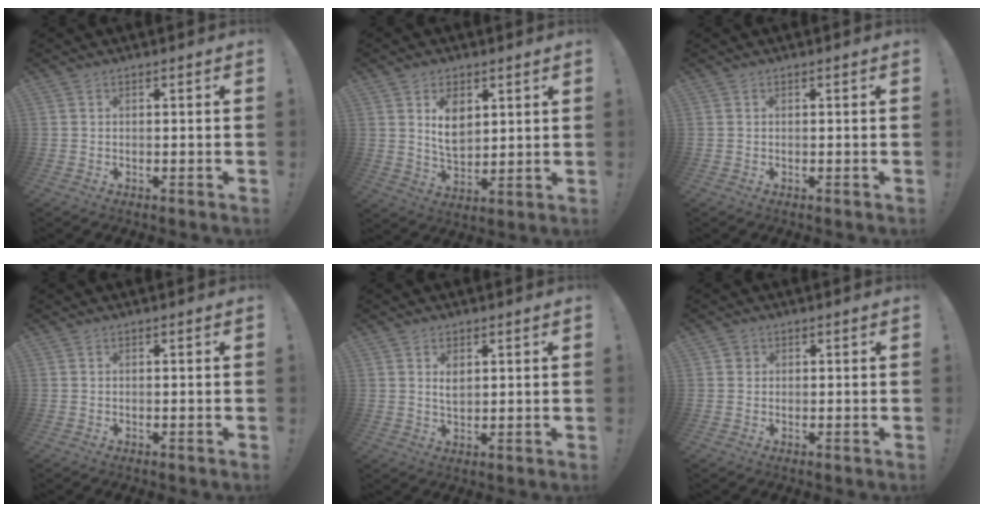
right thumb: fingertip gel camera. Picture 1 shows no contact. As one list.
[{"total": 8.4, "force": [3.6, 5.5, 5.2], "torque": [-0.089, -0.019, 0.065]}, {"total": 0.0}, {"total": 0.0}, {"total": 3.1, "force": [1.3, 1.9, 2.1], "torque": [-0.030, -0.006, 0.020]}, {"total": 1.6, "force": [0.6, 1.4, 0.3], "torque": [-0.002, 0.001, 0.012]}]